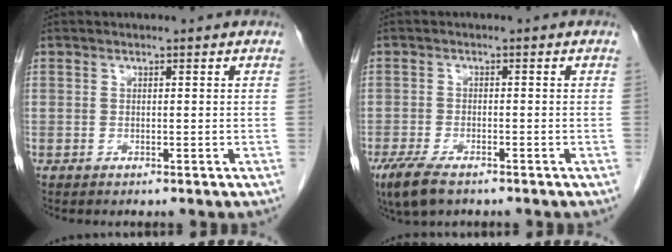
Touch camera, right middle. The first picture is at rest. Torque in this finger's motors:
{"motor_torque": [0.31, -0.38, 0.07, 0.05]}